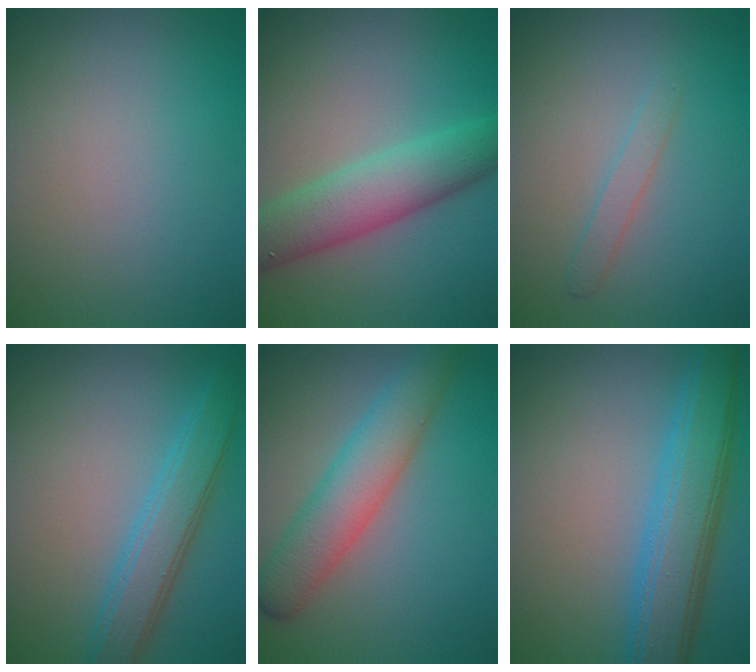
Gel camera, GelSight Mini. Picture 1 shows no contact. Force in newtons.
{"total": 6.1, "press": 6.1, "slide": 0.4}
{"total": 1.3, "press": 1.3, "slide": 0.0}
{"total": 4.0, "press": 4.0, "slide": 0.1}
{"total": 5.5, "press": 5.5, "slide": 0.1}
{"total": 7.7, "press": 7.7, "slide": 0.3}